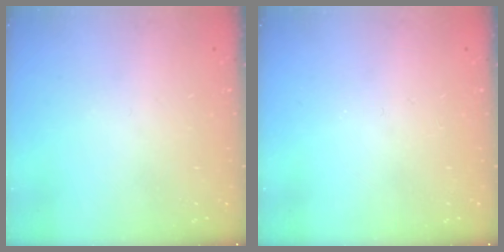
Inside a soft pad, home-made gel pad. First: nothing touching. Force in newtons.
{"total": 0.0}